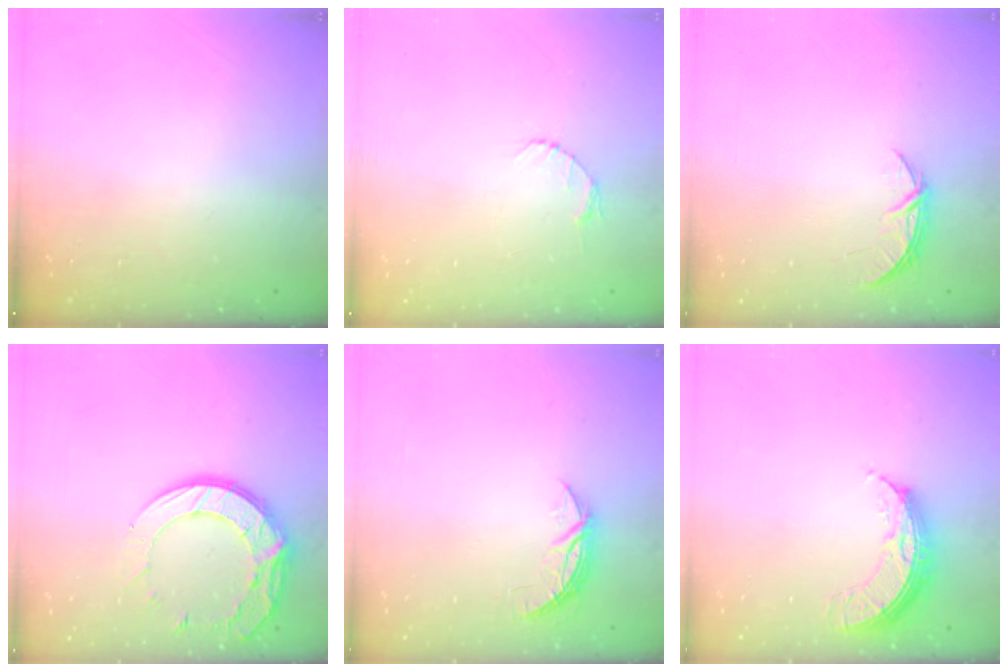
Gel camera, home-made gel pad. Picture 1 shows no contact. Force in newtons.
{"total": 2.6, "press": 2.6, "slide": 0.3}
{"total": 5.1, "press": 5.1, "slide": 0.6}
{"total": 14.4, "press": 14.3, "slide": 1.2}
{"total": 5.2, "press": 5.2, "slide": 0.3}
{"total": 7.9, "press": 7.8, "slide": 0.8}